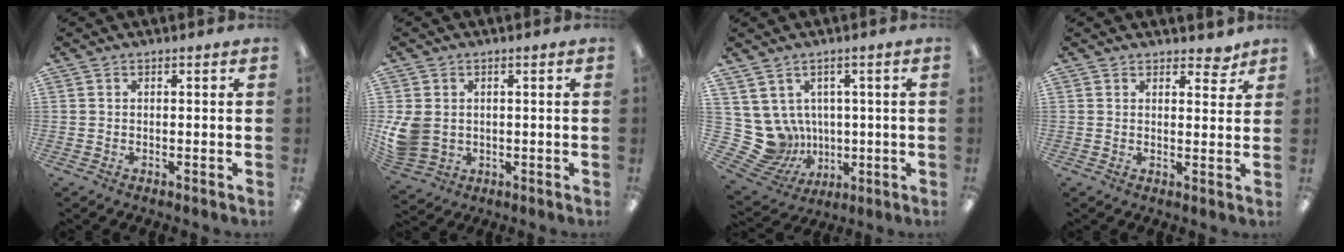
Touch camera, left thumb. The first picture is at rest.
{"total": 7.8, "force": [0.4, 6.5, 4.2], "torque": [-0.104, 0.008, 0.011]}
{"total": 9.6, "force": [0.9, 9.2, 2.4], "torque": [-0.097, -0.021, 0.026]}
{"total": 3.7, "force": [2.9, 1.7, 1.5], "torque": [-0.001, -0.015, 0.047]}